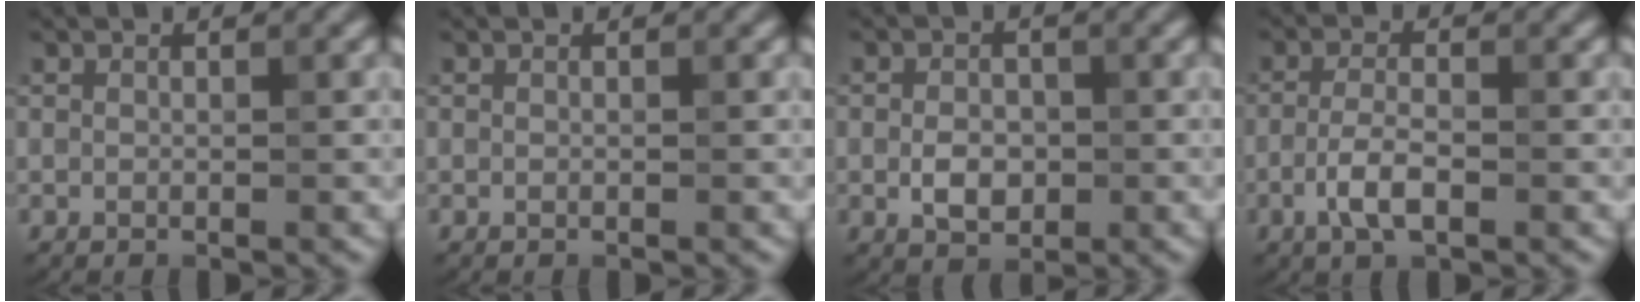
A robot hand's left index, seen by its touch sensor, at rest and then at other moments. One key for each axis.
{"total": 0.0}
{"total": 2.9, "fx": -0.5, "fy": 2.0, "fz": 2.0, "tx": -0.034, "ty": -0.002, "tz": -0.013}
{"total": 3.1, "fx": -1.2, "fy": 1.1, "fz": 2.6, "tx": -0.055, "ty": 0.003, "tz": -0.030}